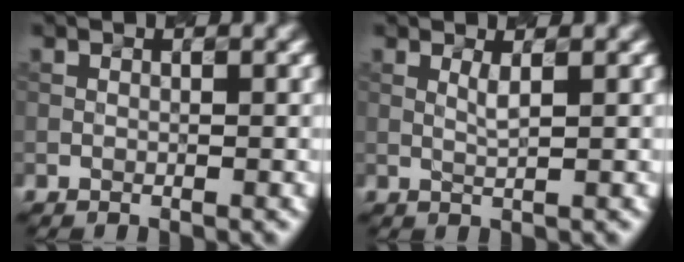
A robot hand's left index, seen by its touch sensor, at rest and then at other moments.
{"total": 0.7, "force": [0.3, -0.1, 0.7], "torque": [-0.022, 0.001, 0.012]}